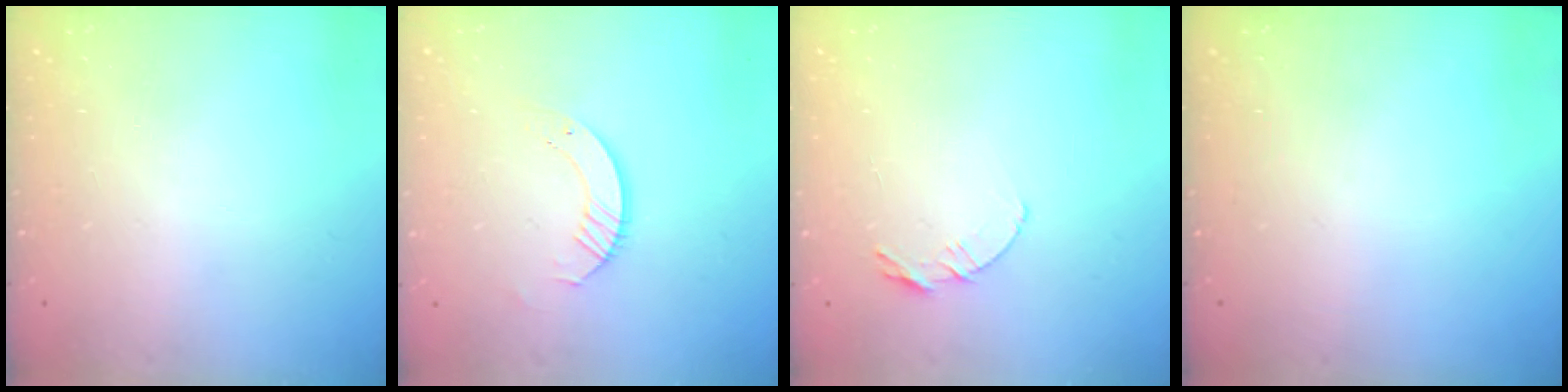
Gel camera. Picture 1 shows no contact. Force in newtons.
{"total": 4.8, "press": 4.8, "slide": 0.5}
{"total": 4.5, "press": 4.5, "slide": 0.3}
{"total": 0.0}